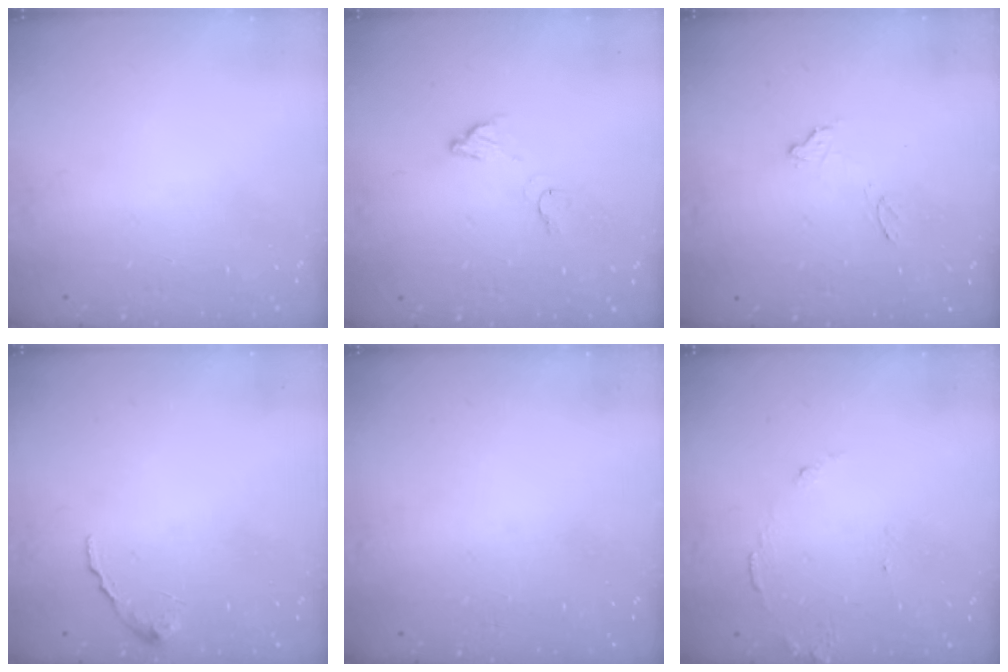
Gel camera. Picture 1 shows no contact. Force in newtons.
{"total": 4.7, "press": 4.6, "slide": 0.3}
{"total": 8.7, "press": 8.6, "slide": 0.6}
{"total": 6.0, "press": 6.0, "slide": 0.4}
{"total": 3.8, "press": 3.8, "slide": 0.1}
{"total": 7.8, "press": 7.8, "slide": 0.5}